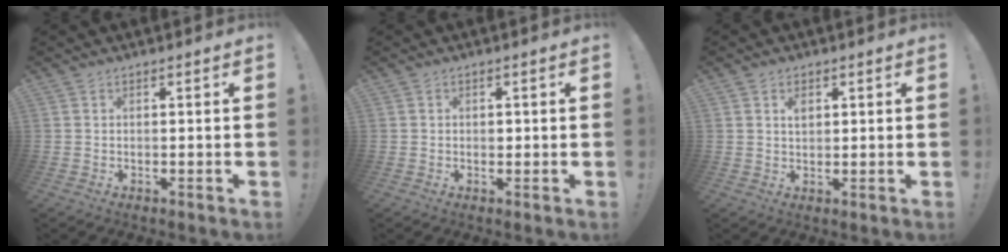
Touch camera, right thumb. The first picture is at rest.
{"total": 0.8, "force": [0.0, 0.8, 0.3], "torque": [0.000, -0.001, -0.001]}
{"total": 2.5, "force": [1.0, 1.7, 1.5], "torque": [-0.011, -0.004, 0.013]}